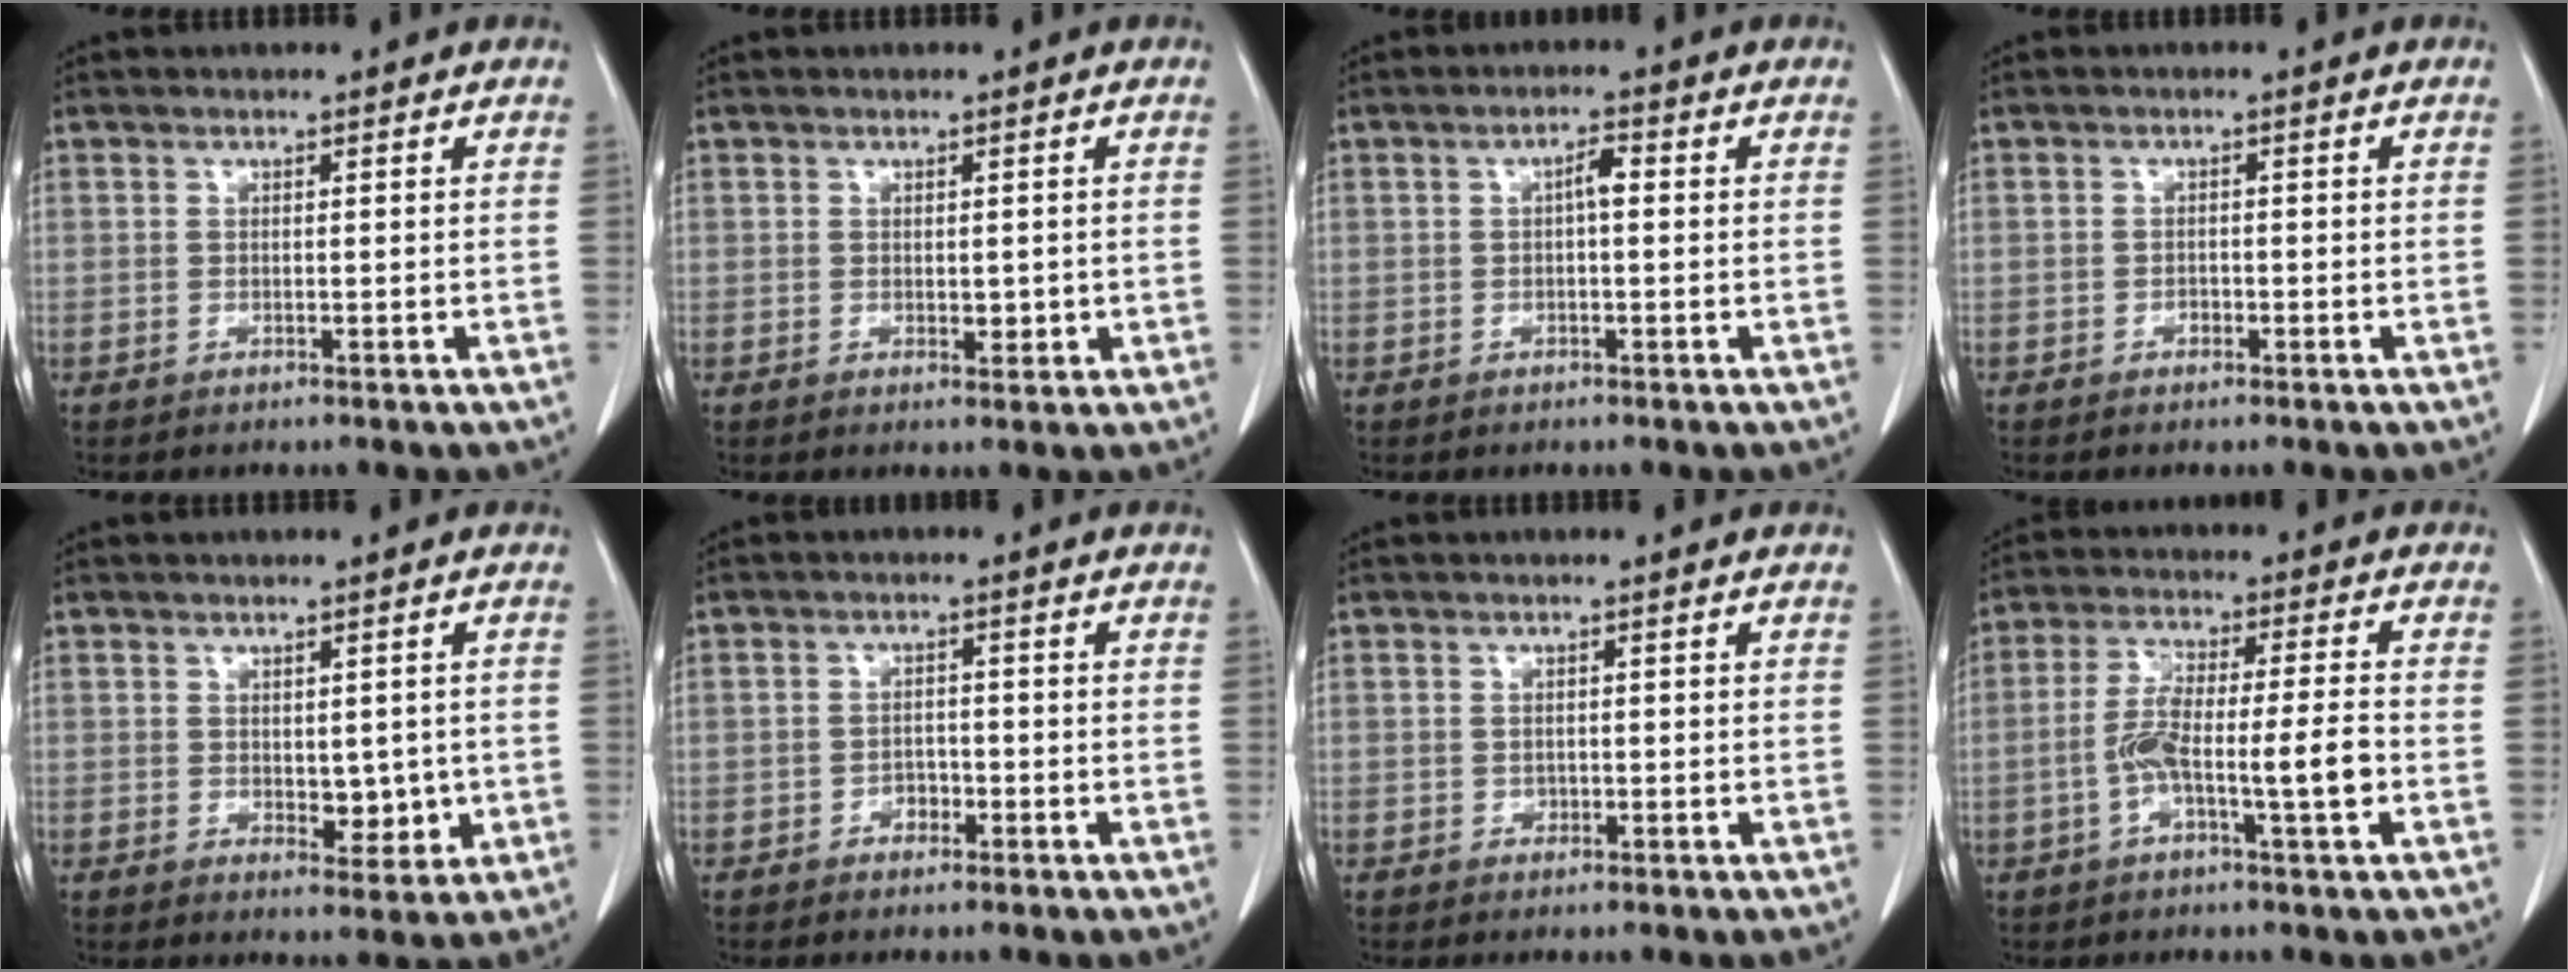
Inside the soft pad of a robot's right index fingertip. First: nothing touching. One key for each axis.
{"total": 1.8, "fx": -0.1, "fy": 1.0, "fz": 1.5, "tx": -0.020, "ty": -0.004, "tz": 0.004}
{"total": 2.2, "fx": 0.2, "fy": 0.6, "fz": 2.2, "tx": -0.036, "ty": 0.005, "tz": 0.003}
{"total": 1.0, "fx": -0.6, "fy": 0.6, "fz": 0.5, "tx": -0.008, "ty": 0.003, "tz": -0.008}
{"total": 2.8, "fx": -0.1, "fy": 1.6, "fz": 2.3, "tx": -0.027, "ty": -0.005, "tz": 0.007}
{"total": 2.0, "fx": -1.1, "fy": 1.3, "fz": 0.9, "tx": -0.009, "ty": 0.007, "tz": -0.018}
{"total": 0.6, "fx": -0.2, "fy": 0.5, "fz": 0.2, "tx": 0.000, "ty": 0.003, "tz": -0.005}
{"total": 8.8, "fx": -2.4, "fy": 0.8, "fz": 8.4, "tx": -0.159, "ty": 0.014, "tz": -0.047}